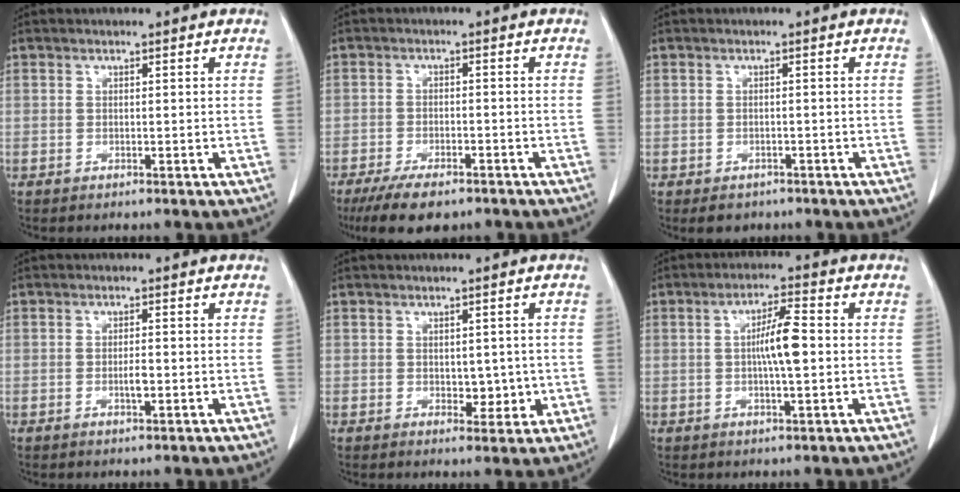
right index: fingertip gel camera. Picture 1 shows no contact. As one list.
[{"total": 8.0, "force": [-6.1, 2.7, 4.4], "torque": [-0.073, -0.010, -0.096]}, {"total": 2.9, "force": [-2.1, 1.9, 0.6], "torque": [-0.009, 0.002, -0.025]}, {"total": 1.7, "force": [-0.6, 0.3, 1.6], "torque": [-0.029, 0.000, -0.011]}, {"total": 3.2, "force": [-0.4, 2.1, 2.4], "torque": [-0.022, -0.001, 0.002]}, {"total": 6.0, "force": [-0.1, 0.7, 5.9], "torque": [-0.108, 0.007, -0.006]}]